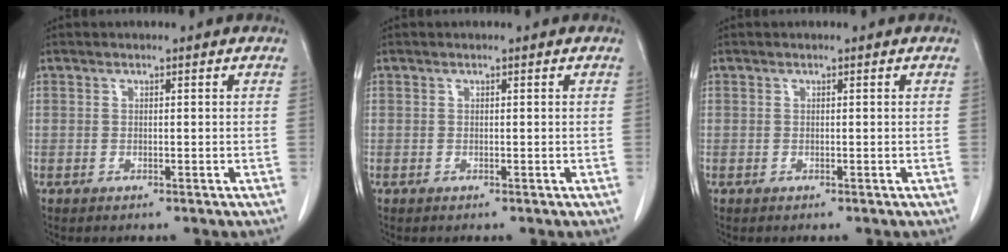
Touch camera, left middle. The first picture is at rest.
{"total": 0.0}
{"total": 0.0}